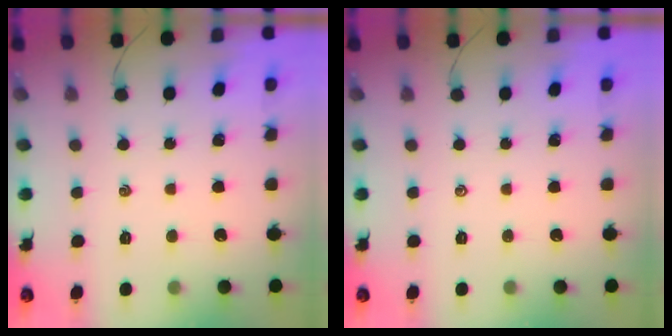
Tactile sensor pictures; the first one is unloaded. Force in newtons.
{"total": 0.0}